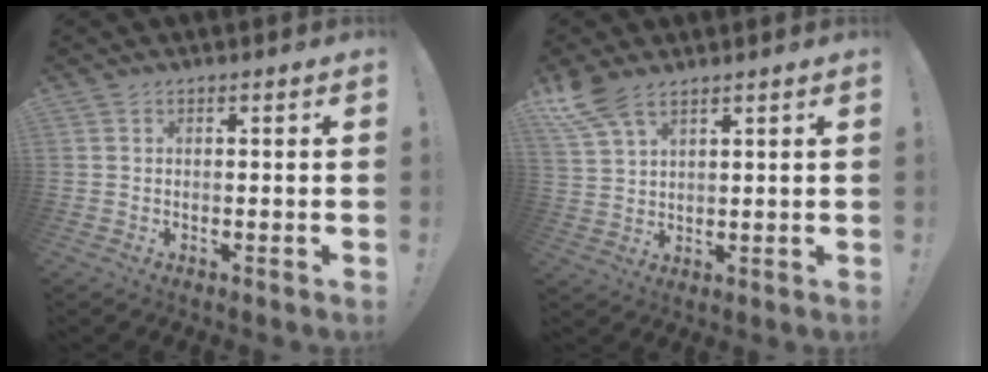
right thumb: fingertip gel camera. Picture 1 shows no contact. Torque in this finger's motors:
{"motor_torque": [0.01, 0.04, 0.13, 0.09, 0.09]}